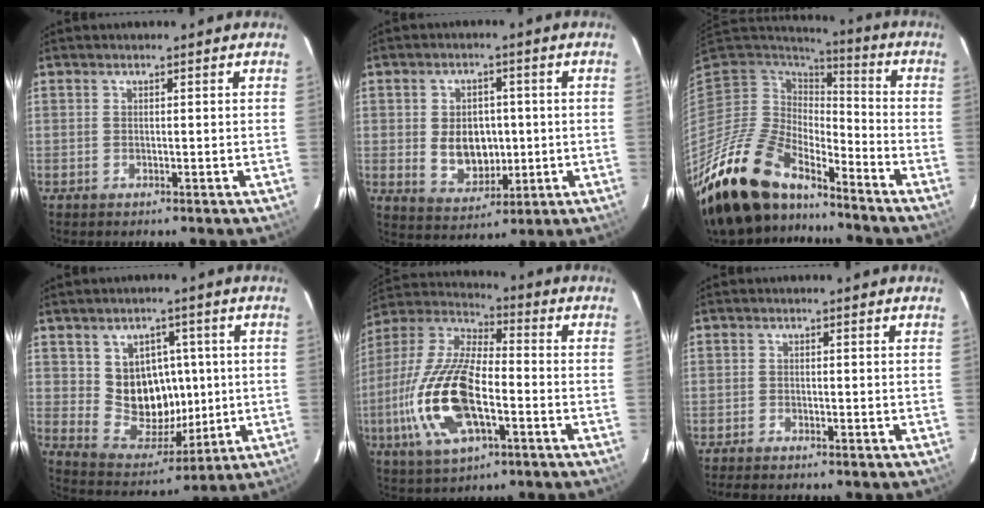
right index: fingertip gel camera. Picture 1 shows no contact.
{"total": 8.6, "force": [-0.2, 6.3, 5.8], "torque": [-0.113, 0.002, 0.014]}
{"total": 22.8, "force": [-17.4, 8.6, 12.0], "torque": [-0.252, -0.039, -0.316]}
{"total": 11.2, "force": [1.5, 9.7, 5.5], "torque": [-0.102, 0.002, 0.048]}
{"total": 20.0, "force": [-5.6, 8.1, 17.4], "torque": [-0.375, -0.013, -0.106]}
{"total": 3.2, "force": [-2.9, 0.5, 1.3], "torque": [-0.035, -0.010, -0.050]}